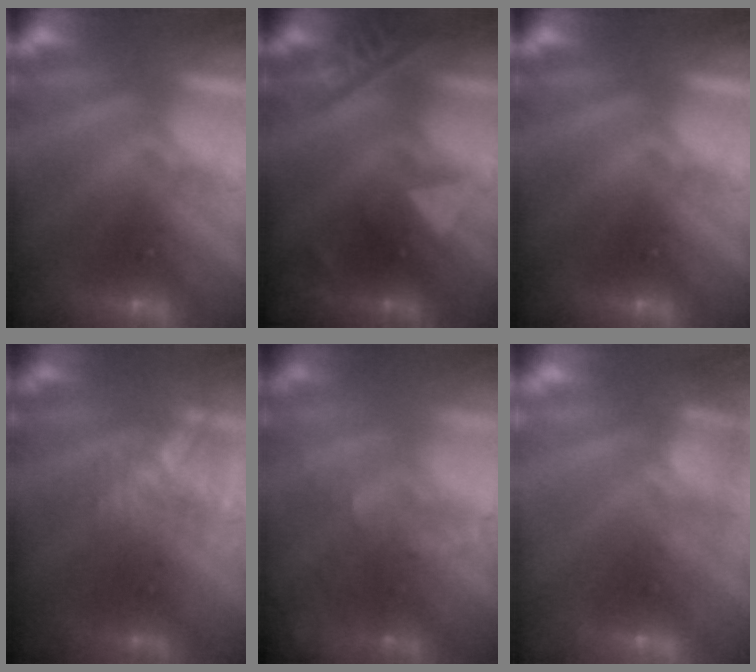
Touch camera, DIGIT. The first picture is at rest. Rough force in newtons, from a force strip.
{"total": 2.4}
{"total": 0.0}
{"total": 4.5}
{"total": 7.6}
{"total": 8.2}